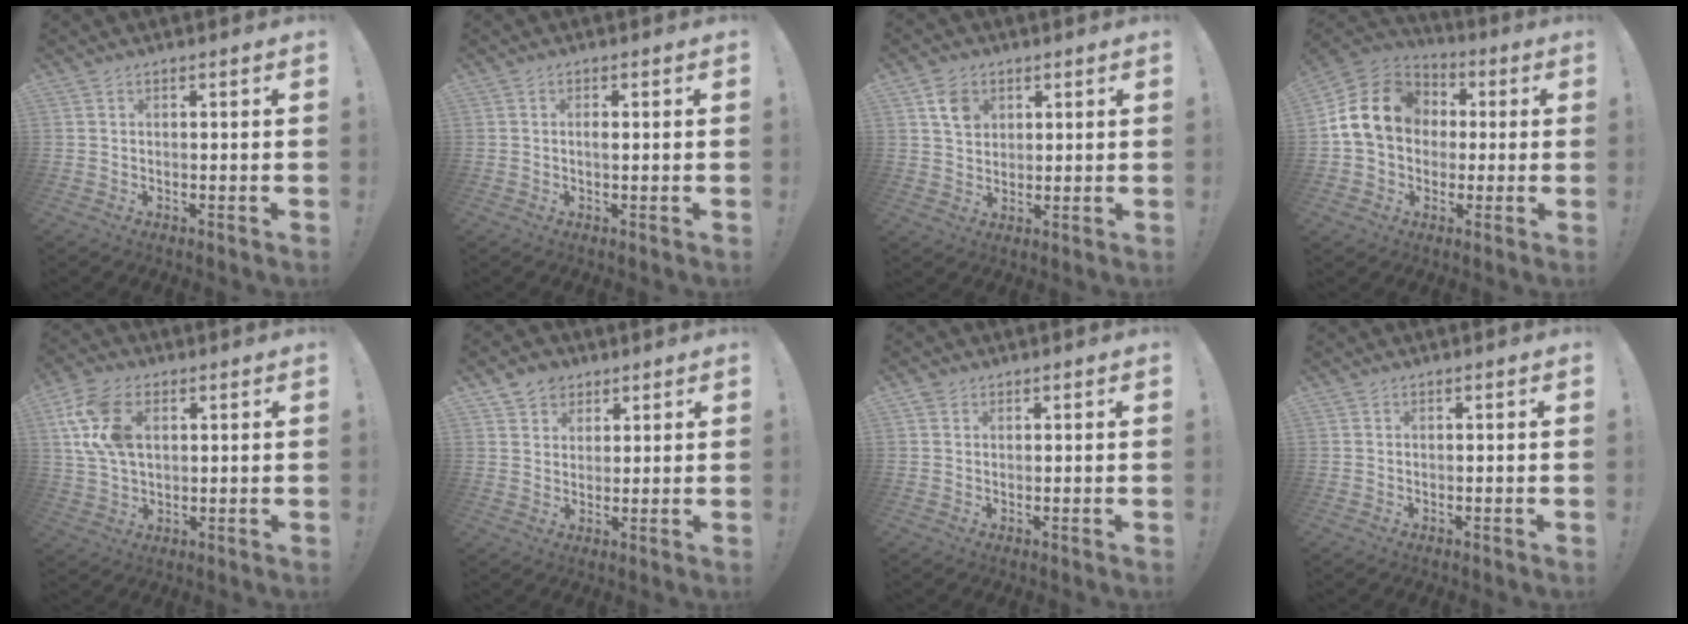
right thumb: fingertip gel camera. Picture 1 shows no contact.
{"total": 1.1, "force": [-0.2, 0.4, 1.1], "torque": [-0.015, 0.001, -0.006]}
{"total": 7.1, "force": [3.5, 5.6, 2.8], "torque": [-0.033, -0.012, 0.065]}
{"total": 16.9, "force": [2.6, 13.6, 9.7], "torque": [-0.156, 0.015, 0.054]}
{"total": 13.6, "force": [4.0, 8.7, 9.6], "torque": [-0.191, 0.002, 0.078]}
{"total": 5.2, "force": [2.9, 4.3, 0.6], "torque": [-0.006, -0.018, 0.055]}
{"total": 0.9, "force": [0.6, 0.7, 0.1], "torque": [-0.001, 0.000, 0.012]}
{"total": 0.0}